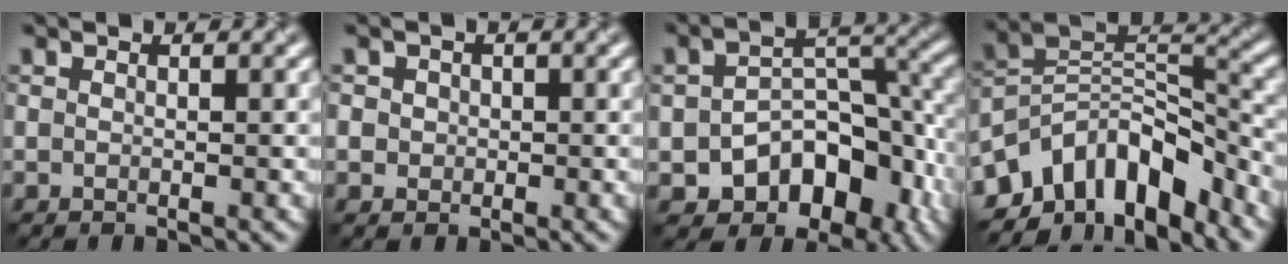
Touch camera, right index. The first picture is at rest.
{"total": 2.0, "force": [0.4, 1.8, 0.6], "torque": [0.004, 0.010, 0.004]}
{"total": 9.7, "force": [-4.5, 6.1, 5.9], "torque": [-0.076, -0.016, -0.061]}
{"total": 9.8, "force": [-6.4, 4.9, 5.5], "torque": [-0.077, 0.009, -0.125]}